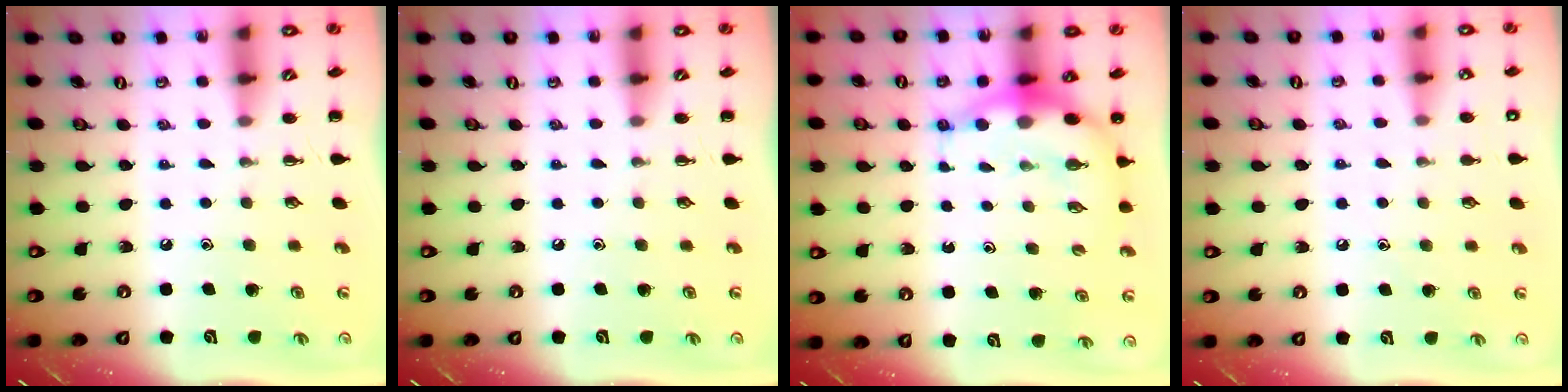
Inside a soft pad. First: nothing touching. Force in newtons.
{"total": 0.0}
{"total": 7.3, "press": 7.1, "slide": 1.7}
{"total": 6.9, "press": 6.6, "slide": 1.9}